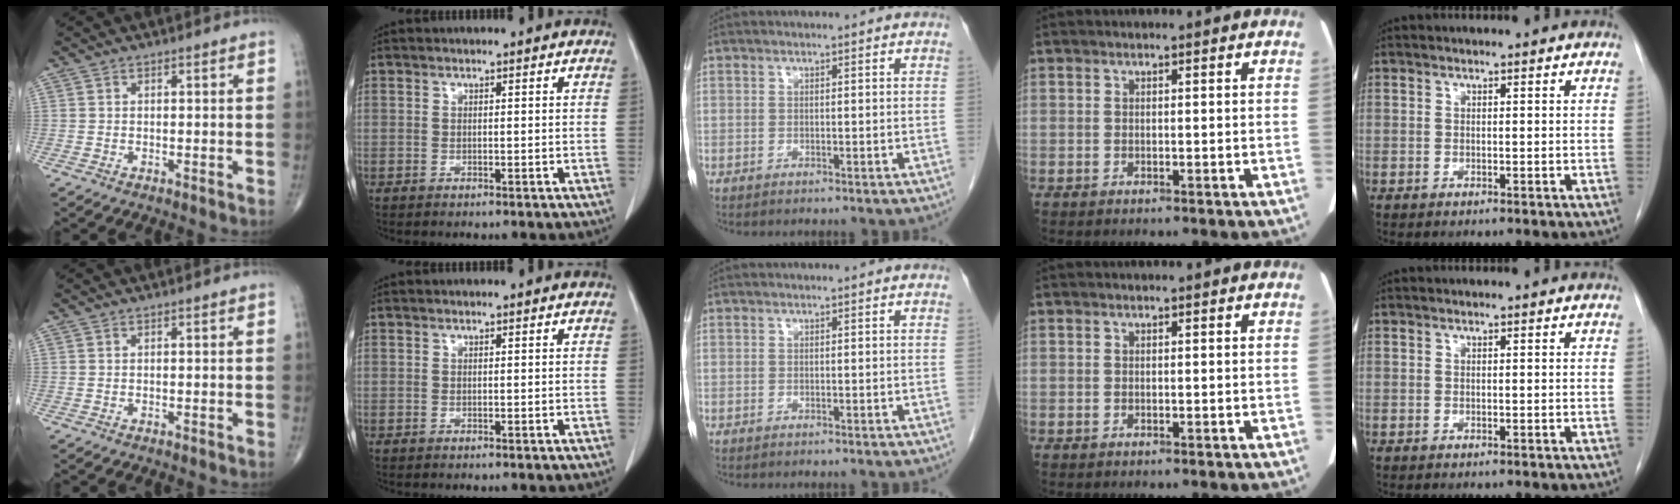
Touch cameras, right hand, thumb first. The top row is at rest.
{}